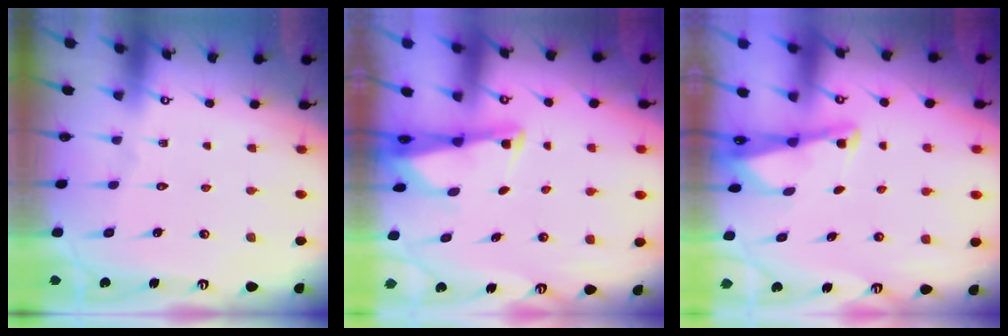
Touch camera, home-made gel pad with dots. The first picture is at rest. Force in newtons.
{"total": 2.4, "press": 2.4, "slide": 0.2}
{"total": 2.2, "press": 2.2, "slide": 0.3}